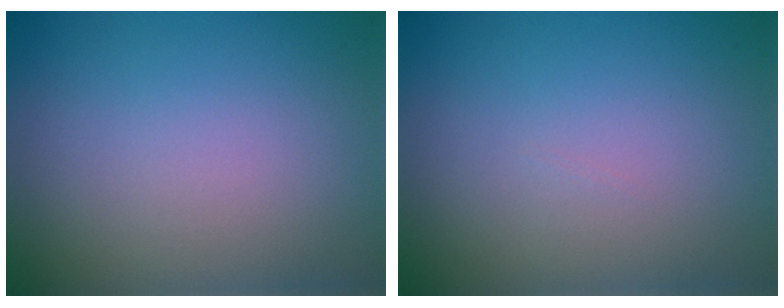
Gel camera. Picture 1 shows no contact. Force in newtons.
{"total": 0.0}